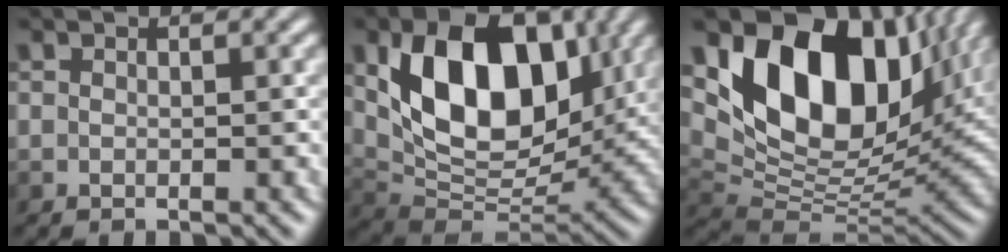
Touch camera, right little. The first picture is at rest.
{"total": 11.3, "force": [3.2, 7.2, 8.2], "torque": [-0.136, -0.002, 0.058]}
{"total": 13.3, "force": [5.4, 7.6, 9.5], "torque": [-0.161, 0.021, 0.091]}